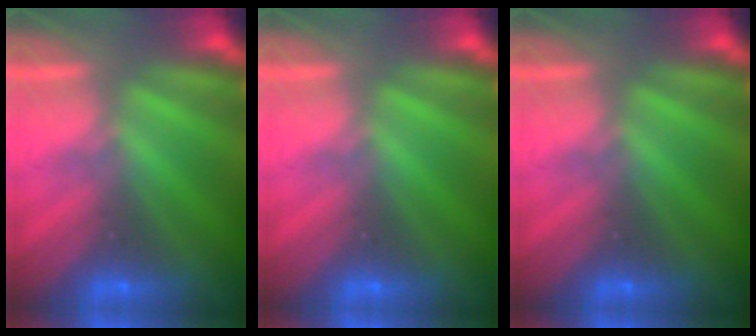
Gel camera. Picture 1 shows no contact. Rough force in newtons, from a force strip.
{"total": 0.0}
{"total": 0.0}